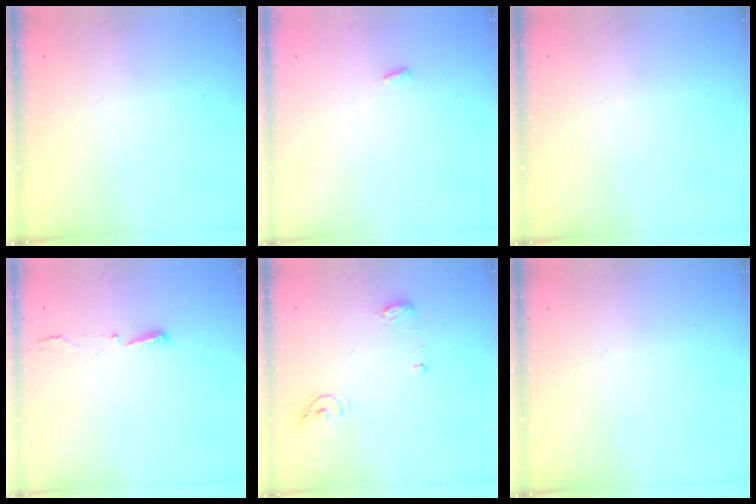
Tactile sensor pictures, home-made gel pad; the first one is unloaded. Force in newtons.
{"total": 2.8, "press": 2.8, "slide": 0.4}
{"total": 0.0}
{"total": 2.9, "press": 2.8, "slide": 0.6}
{"total": 11.0, "press": 8.3, "slide": 7.1}
{"total": 0.0}